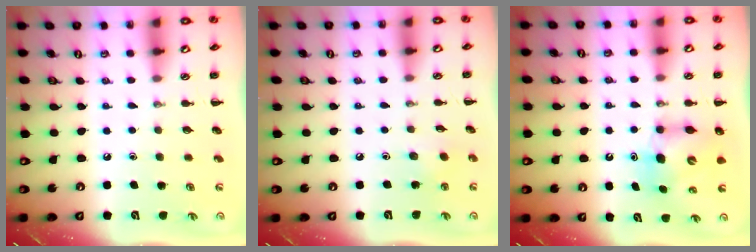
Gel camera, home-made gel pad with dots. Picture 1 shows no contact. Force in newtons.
{"total": 2.7, "press": 2.6, "slide": 0.6}
{"total": 6.5, "press": 6.4, "slide": 1.1}